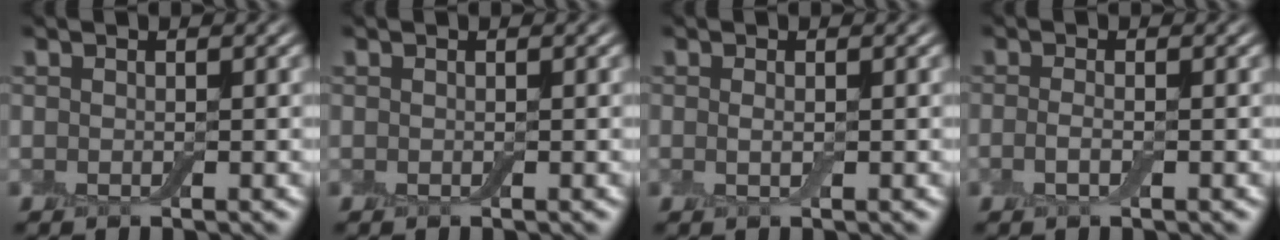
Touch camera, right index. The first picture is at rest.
{"total": 0.0}
{"total": 0.5, "force": [0.1, 0.2, 0.5], "torque": [-0.014, -0.001, 0.001]}
{"total": 0.9, "force": [-0.3, 0.2, 0.8], "torque": [-0.021, 0.000, -0.010]}